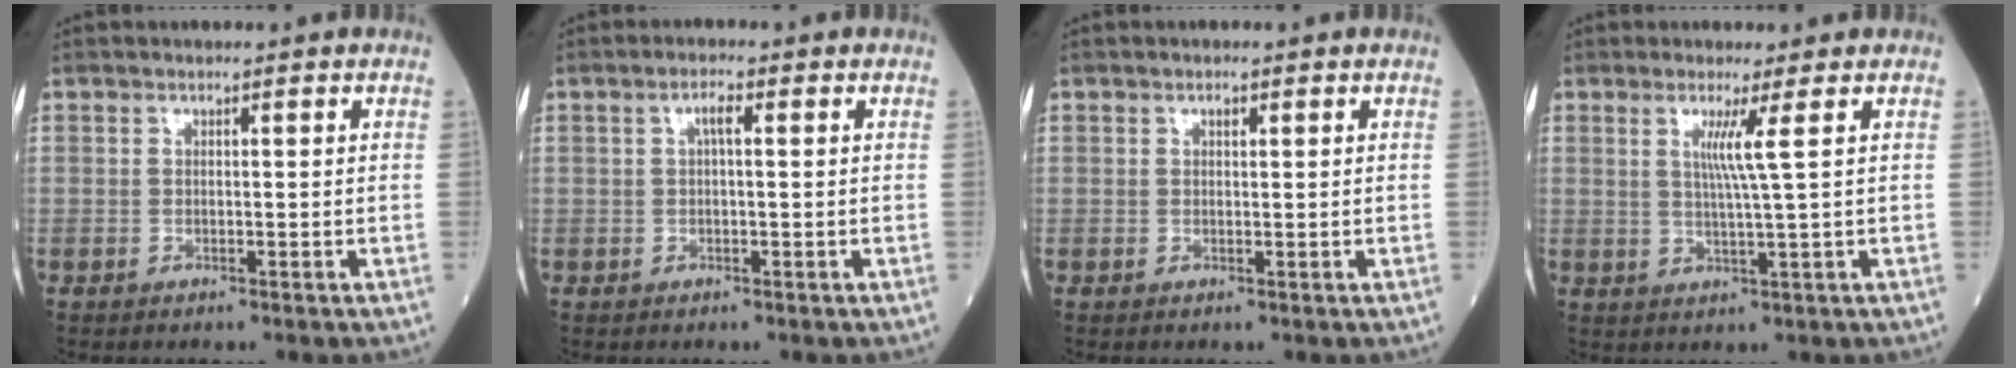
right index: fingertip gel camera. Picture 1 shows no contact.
{"total": 1.8, "force": [0.4, 0.4, 1.7], "torque": [-0.032, 0.004, 0.006]}
{"total": 0.7, "force": [0.3, 0.3, 0.5], "torque": [-0.009, -0.001, 0.005]}
{"total": 3.7, "force": [1.2, -1.2, 3.2], "torque": [-0.065, -0.006, 0.024]}